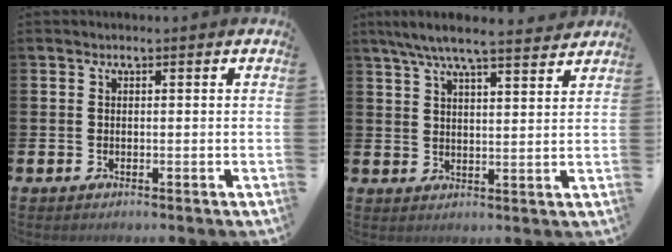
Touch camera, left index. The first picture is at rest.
{"total": 6.8, "force": [6.3, 0.4, 2.7], "torque": [-0.067, -0.024, 0.112]}